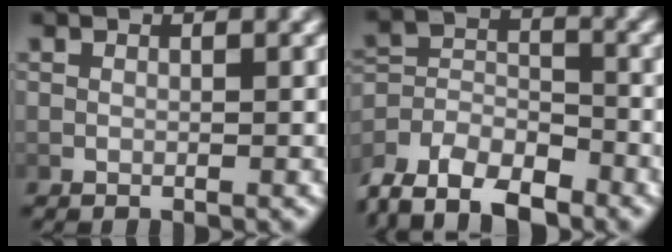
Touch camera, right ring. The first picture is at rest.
{"total": 7.6, "force": [-4.0, 5.2, 3.9], "torque": [-0.094, -0.035, -0.062]}